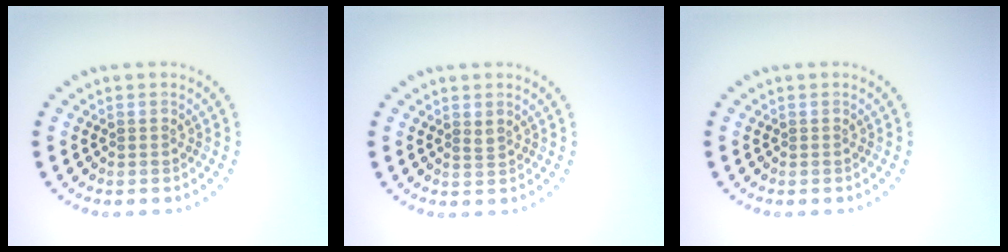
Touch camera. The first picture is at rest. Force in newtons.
{"total": 0.7, "press": 0.6, "slide": 0.3}
{"total": 0.0}